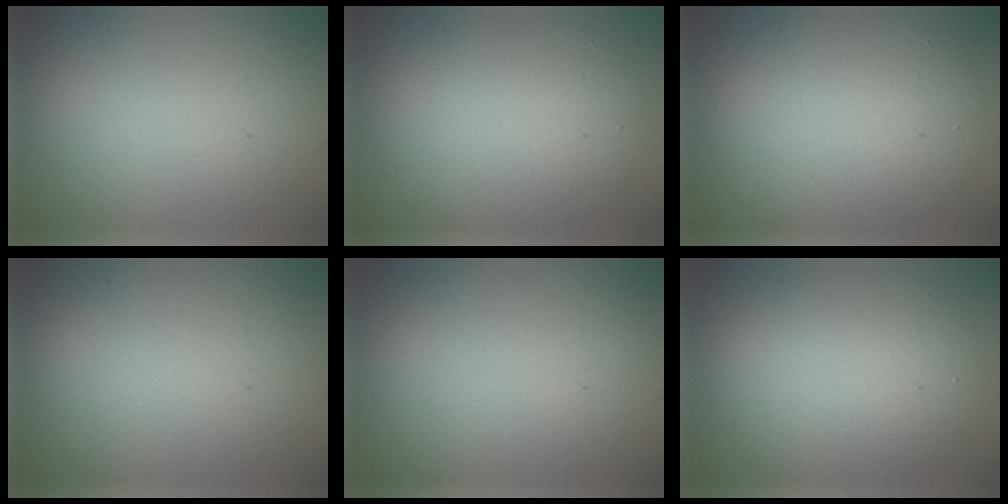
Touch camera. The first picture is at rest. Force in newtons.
{"total": 7.1, "press": 7.0, "slide": 0.6}
{"total": 8.5, "press": 8.5, "slide": 0.5}
{"total": 0.0}
{"total": 0.0}
{"total": 6.8, "press": 6.7, "slide": 0.5}